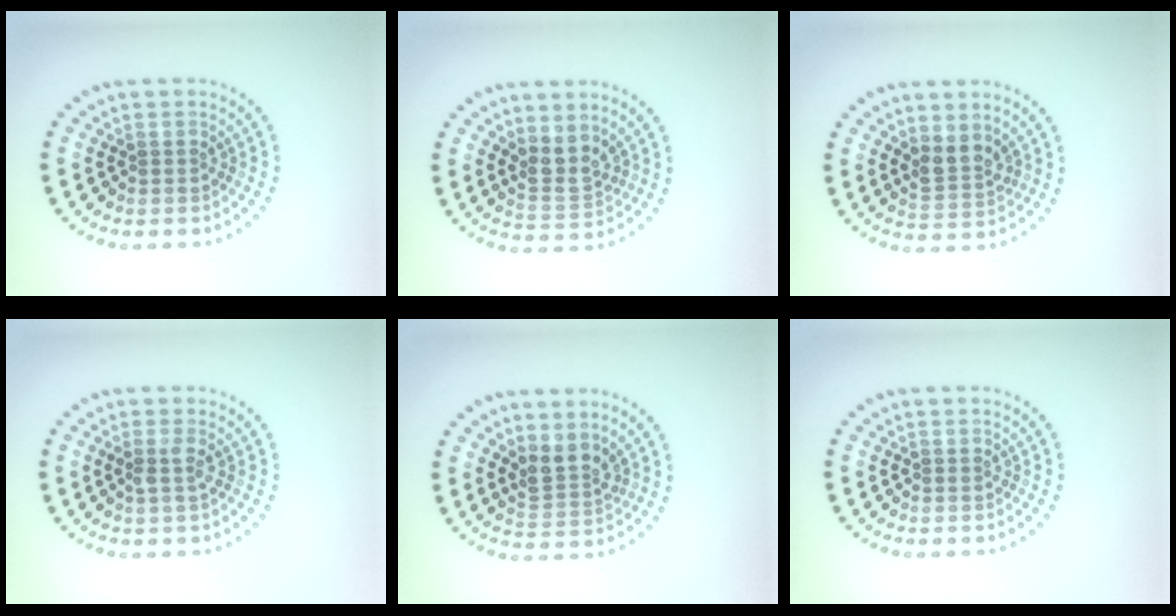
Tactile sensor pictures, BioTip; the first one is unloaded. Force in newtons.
{"total": 2.5, "press": 2.0, "slide": 1.6}
{"total": 2.3, "press": 1.9, "slide": 1.3}
{"total": 1.2, "press": 1.1, "slide": 0.6}
{"total": 2.7, "press": 2.0, "slide": 1.8}
{"total": 0.0}